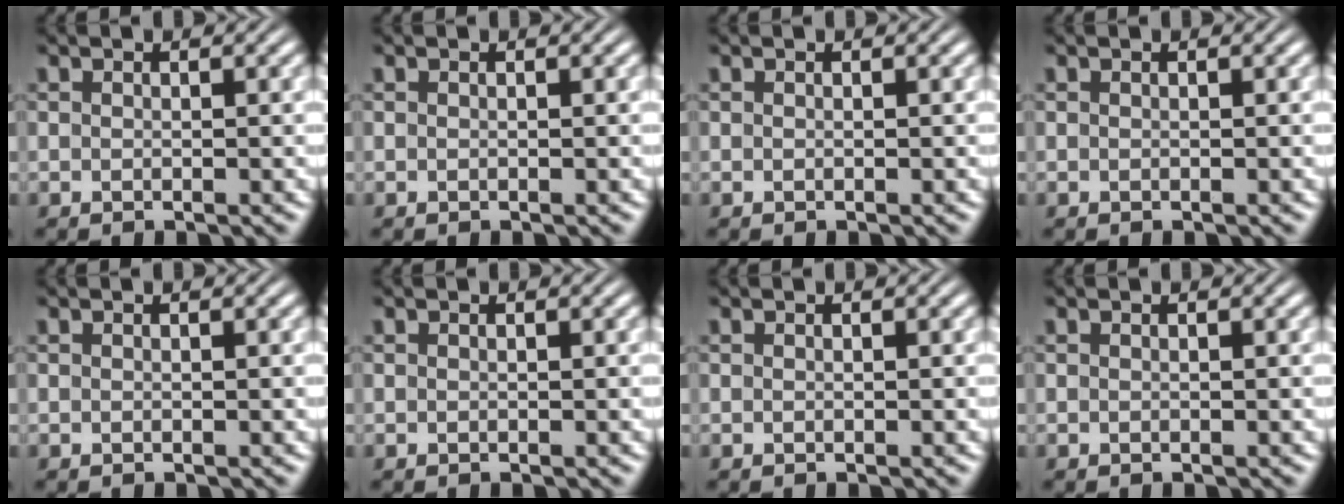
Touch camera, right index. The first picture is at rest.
{"total": 0.0}
{"total": 0.0}
{"total": 0.0}
{"total": 0.0}
{"total": 0.0}
{"total": 0.0}
{"total": 0.0}